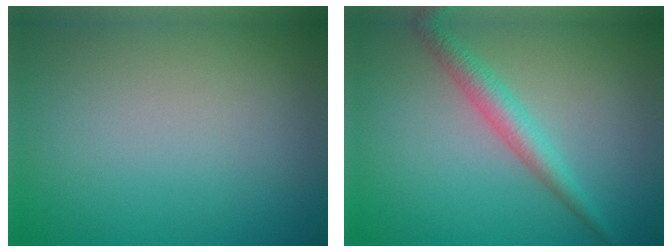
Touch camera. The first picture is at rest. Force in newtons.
{"total": 2.8, "press": 2.8, "slide": 0.1}